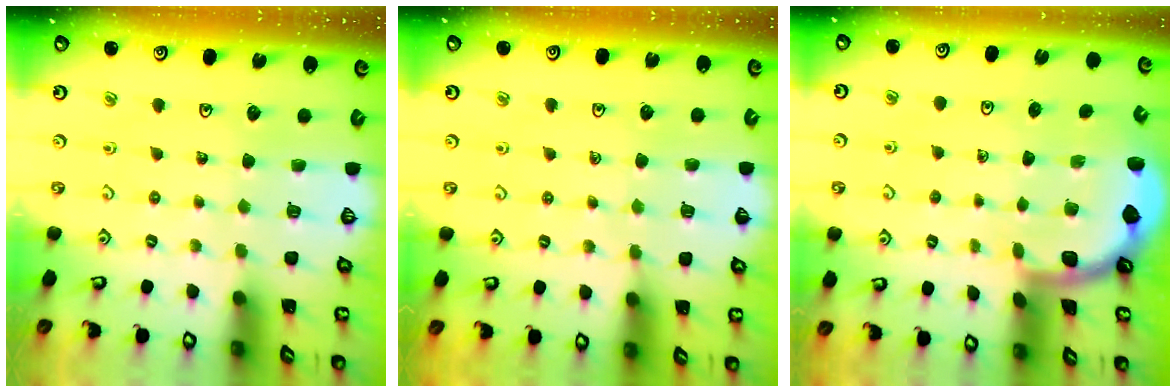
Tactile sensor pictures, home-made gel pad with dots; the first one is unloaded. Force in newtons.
{"total": 4.3, "press": 4.3, "slide": 0.6}
{"total": 1.5, "press": 1.5, "slide": 0.0}